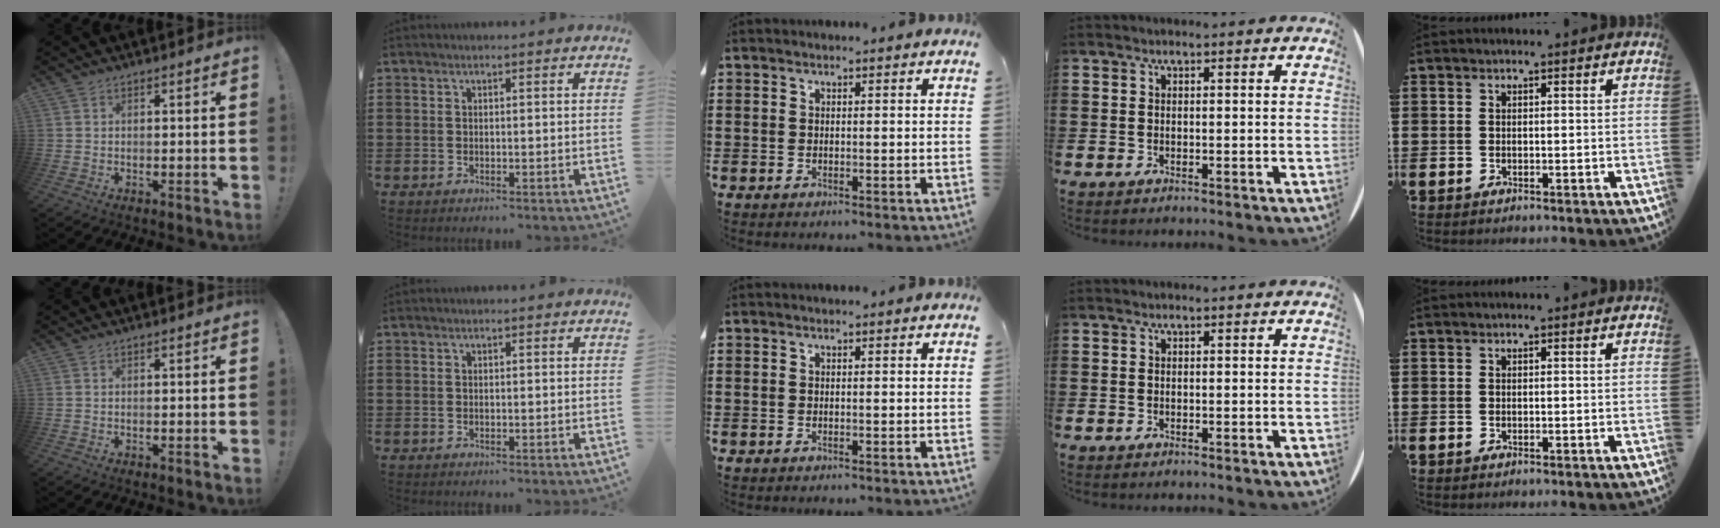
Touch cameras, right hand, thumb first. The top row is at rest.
{}